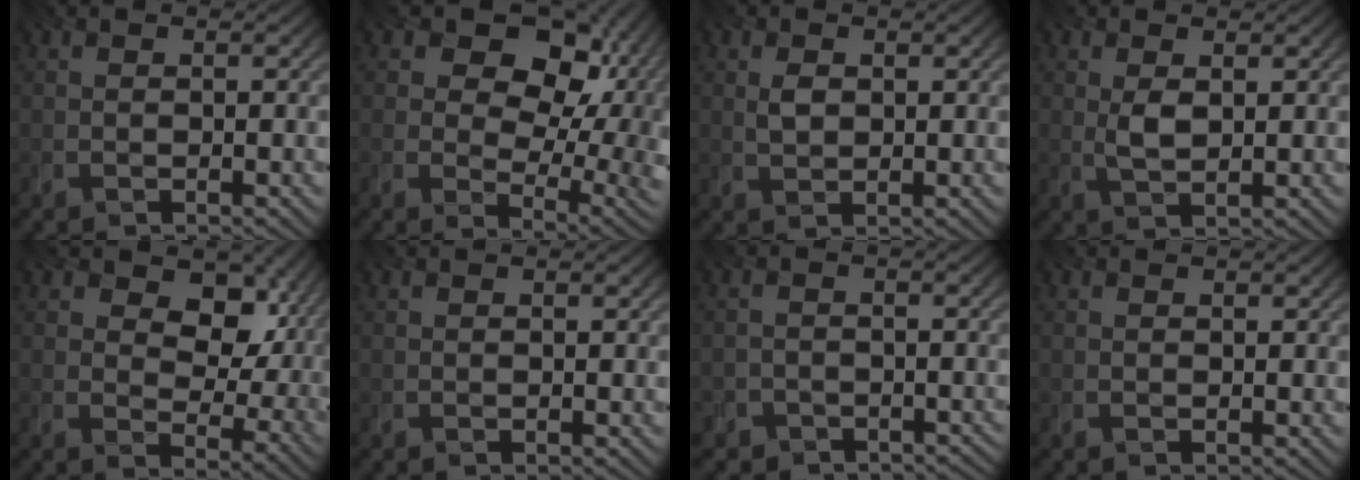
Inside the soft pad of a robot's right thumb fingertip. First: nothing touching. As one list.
[{"total": 15.3, "force": [4.2, 10.1, 10.7], "torque": [-0.145, 0.021, 0.075]}, {"total": 1.8, "force": [0.6, 1.2, 1.2], "torque": [-0.029, -0.001, 0.013]}, {"total": 2.5, "force": [0.7, 1.2, 2.1], "torque": [-0.048, -0.004, 0.017]}, {"total": 11.2, "force": [3.9, 7.1, 7.7], "torque": [-0.103, -0.011, 0.064]}, {"total": 0.0}, {"total": 3.7, "force": [-2.9, 2.3, -0.1], "torque": [0.022, 0.007, -0.045]}, {"total": 0.0}]